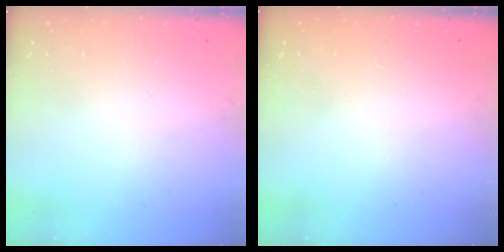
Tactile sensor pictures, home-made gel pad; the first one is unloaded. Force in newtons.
{"total": 0.0}